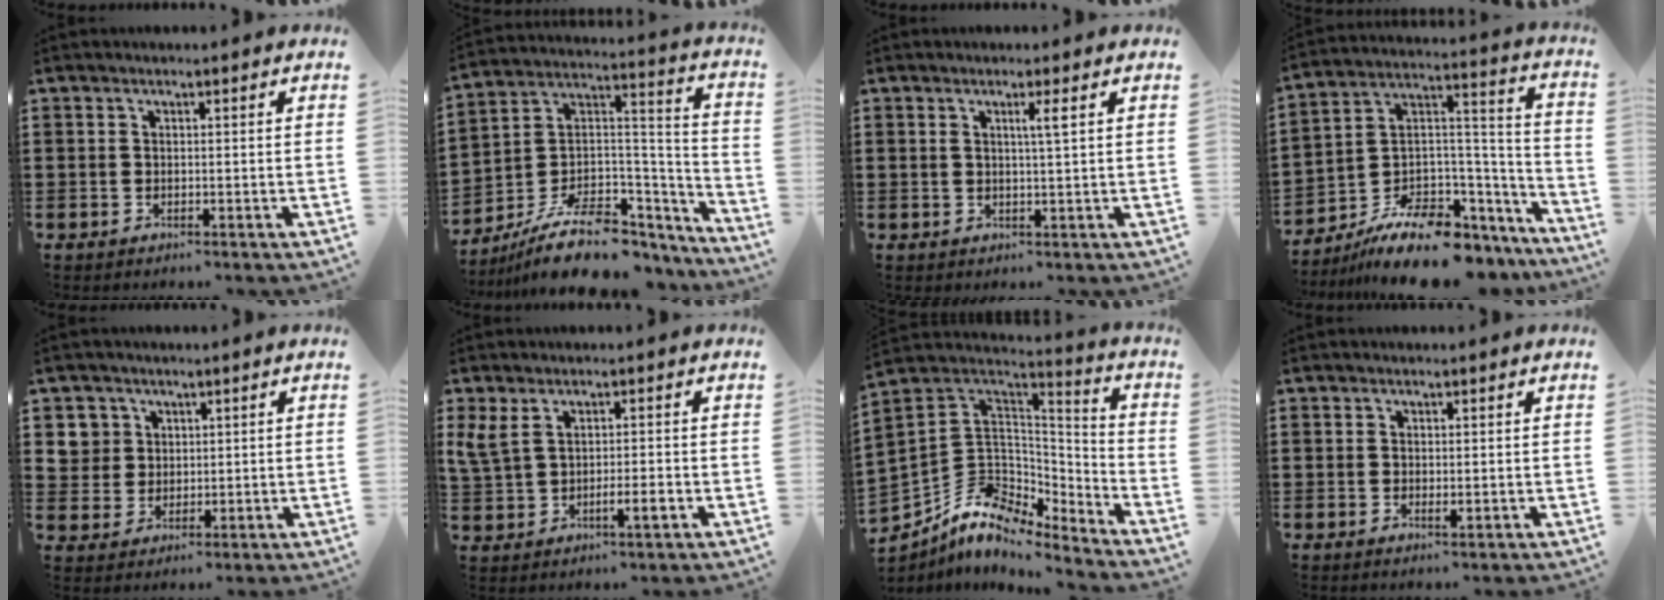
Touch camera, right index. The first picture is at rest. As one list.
[{"total": 11.8, "force": [-7.7, 5.7, 6.9], "torque": [-0.132, 0.023, -0.131]}, {"total": 2.2, "force": [0.8, -0.3, 2.0], "torque": [-0.039, -0.003, 0.009]}, {"total": 11.3, "force": [-8.3, 5.3, 5.5], "torque": [-0.102, 0.021, -0.145]}, {"total": 4.8, "force": [1.9, 4.4, 0.4], "torque": [-0.032, 0.016, 0.036]}, {"total": 4.0, "force": [-0.4, 1.3, 3.7], "torque": [-0.083, -0.004, -0.012]}, {"total": 8.4, "force": [-5.9, 5.3, 2.9], "torque": [-0.089, -0.004, -0.111]}, {"total": 0.8, "force": [0.2, 0.2, 0.8], "torque": [-0.015, 0.002, 0.003]}]